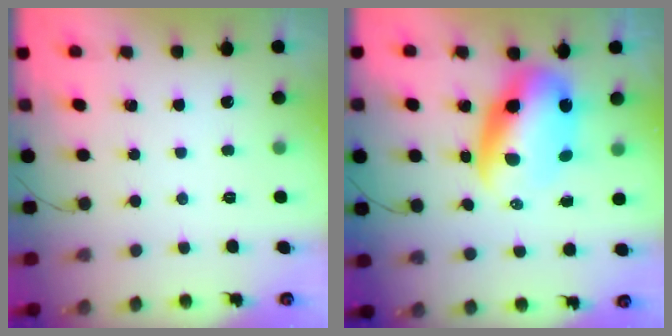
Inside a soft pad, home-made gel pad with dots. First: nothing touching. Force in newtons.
{"total": 10.7, "press": 10.6, "slide": 1.5}